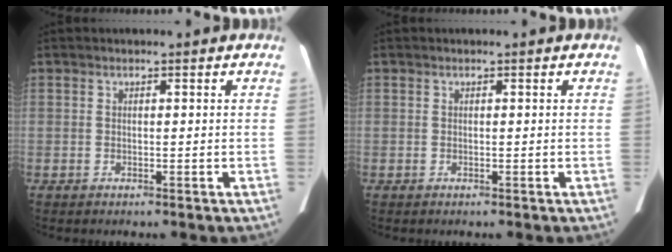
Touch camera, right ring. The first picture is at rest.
{"total": 0.0}